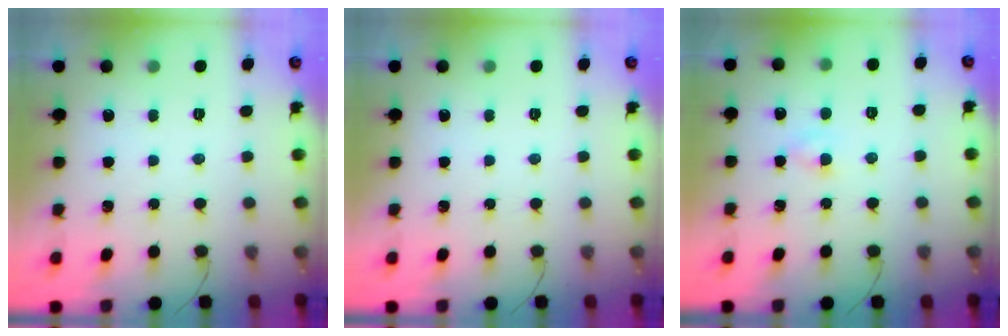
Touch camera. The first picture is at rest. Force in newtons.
{"total": 0.0}
{"total": 1.0, "press": 0.8, "slide": 0.6}